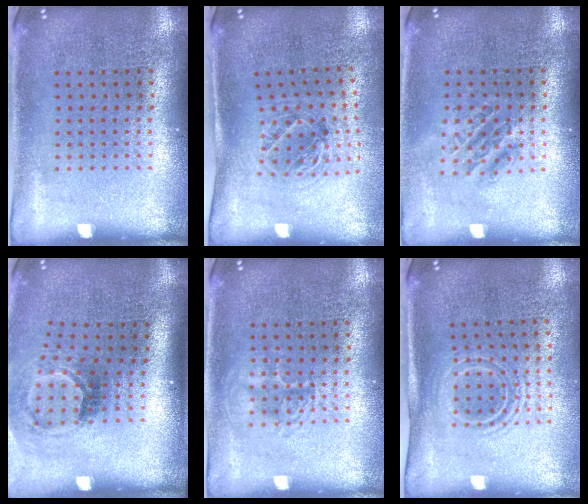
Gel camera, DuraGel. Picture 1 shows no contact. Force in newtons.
{"total": 1.1, "press": 1.1, "slide": 0.4}
{"total": 1.1, "press": 1.1, "slide": 0.3}
{"total": 1.9, "press": 1.2, "slide": 1.5}
{"total": 1.8, "press": 1.7, "slide": 0.2}
{"total": 1.5, "press": 1.1, "slide": 1.0}